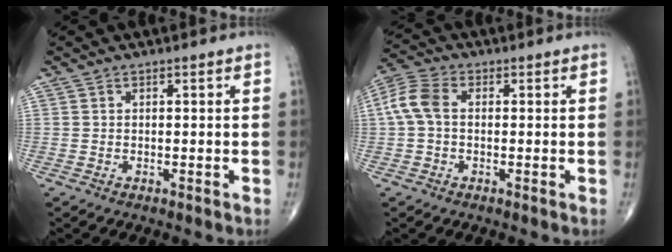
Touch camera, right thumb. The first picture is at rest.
{"total": 6.6, "force": [0.4, 4.3, 5.0], "torque": [-0.113, 0.020, 0.000]}